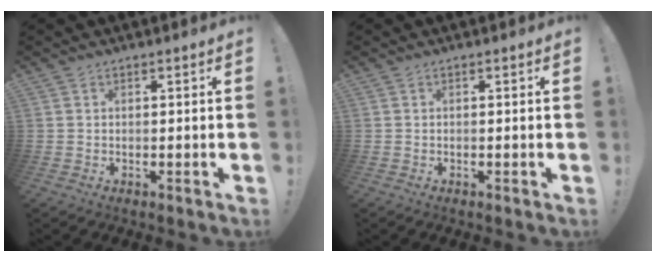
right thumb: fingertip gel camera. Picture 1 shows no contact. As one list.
[{"total": 0.0}]